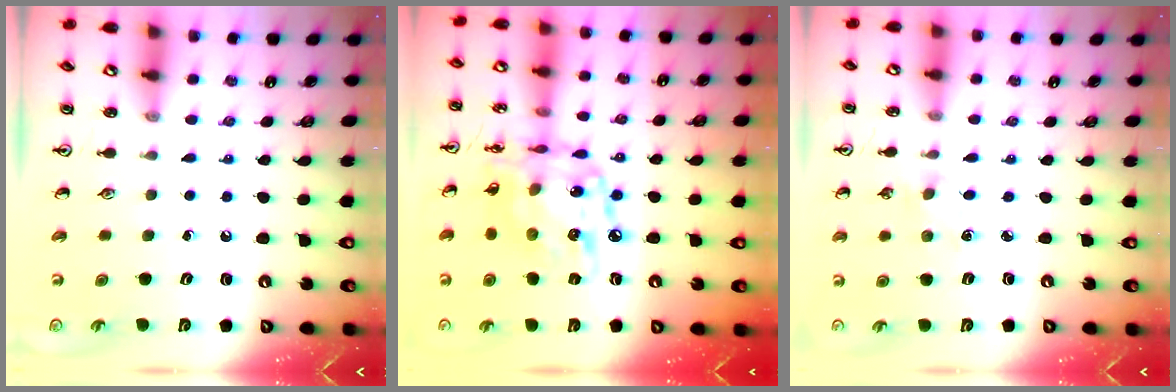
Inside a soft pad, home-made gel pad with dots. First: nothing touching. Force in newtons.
{"total": 15.3, "press": 15.3, "slide": 1.1}
{"total": 1.5, "press": 1.5, "slide": 0.3}